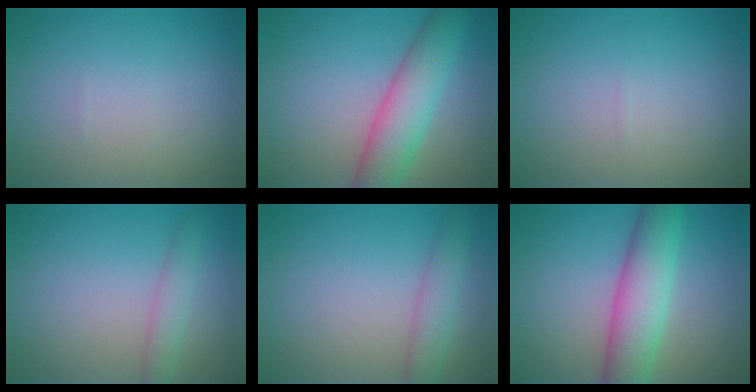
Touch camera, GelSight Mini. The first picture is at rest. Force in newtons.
{"total": 5.9, "press": 5.9, "slide": 0.2}
{"total": 0.0}
{"total": 1.8, "press": 1.8, "slide": 0.0}
{"total": 2.5, "press": 2.5, "slide": 0.1}
{"total": 6.5, "press": 6.5, "slide": 0.1}